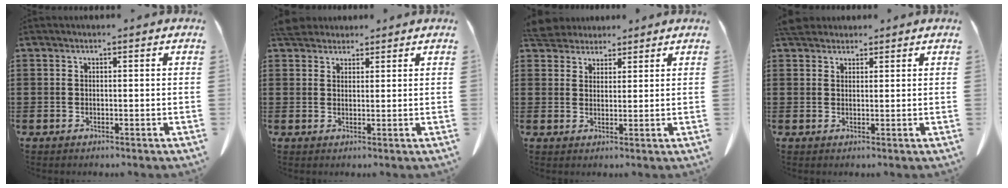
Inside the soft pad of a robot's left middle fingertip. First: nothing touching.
{"total": 3.9, "force": [3.5, 1.3, 1.1], "torque": [-0.032, -0.002, 0.070]}
{"total": 4.4, "force": [4.2, 1.3, 0.7], "torque": [-0.029, -0.008, 0.080]}
{"total": 3.3, "force": [2.9, 1.2, 1.1], "torque": [-0.030, -0.001, 0.059]}